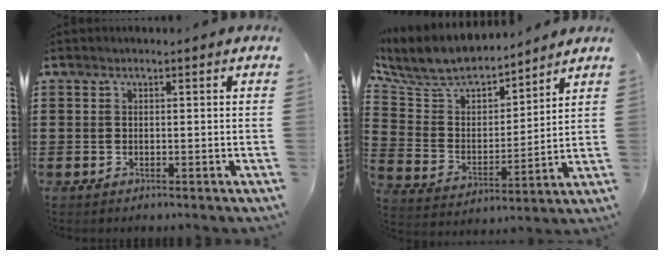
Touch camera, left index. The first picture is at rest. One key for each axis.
{"total": 7.9, "fx": 7.3, "fy": 2.4, "fz": 2.0, "tx": -0.079, "ty": -0.048, "tz": 0.128}